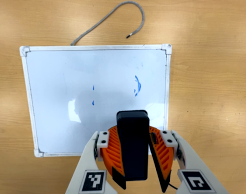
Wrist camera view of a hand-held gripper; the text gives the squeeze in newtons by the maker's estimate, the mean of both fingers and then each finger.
{"total": 11.3, "left": 11.0, "right": 11.6}